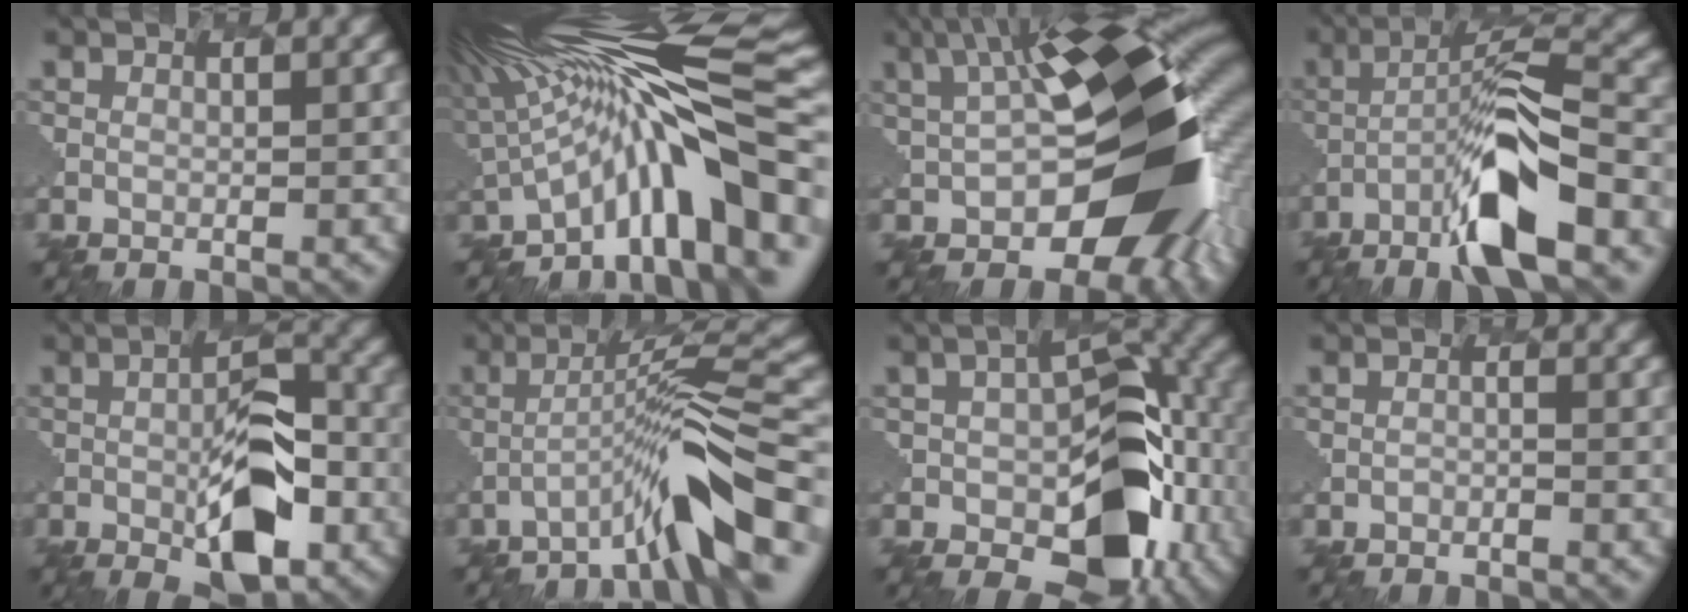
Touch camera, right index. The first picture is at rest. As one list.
[{"total": 10.6, "force": [-0.9, 2.7, 10.2], "torque": [-0.178, 0.023, -0.033]}, {"total": 13.8, "force": [1.2, 8.1, 11.1], "torque": [-0.181, -0.015, 0.026]}, {"total": 7.6, "force": [-5.5, 0.6, 5.3], "torque": [-0.129, 0.015, -0.114]}, {"total": 6.5, "force": [-3.0, 2.7, 5.0], "torque": [-0.119, -0.005, -0.058]}, {"total": 6.4, "force": [-4.5, -0.2, 4.6], "torque": [-0.097, 0.021, -0.093]}, {"total": 11.5, "force": [-2.6, 7.8, 8.1], "torque": [-0.134, -0.021, -0.042]}, {"total": 2.0, "force": [-1.2, -0.3, -1.5], "torque": [-0.005, -0.003, -0.023]}]